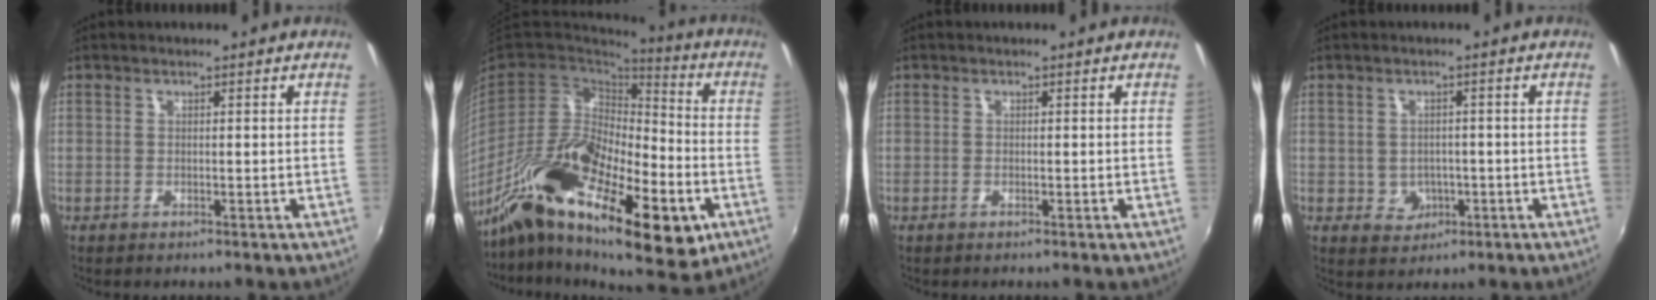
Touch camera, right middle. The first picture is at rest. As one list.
[{"total": 28.2, "force": [-12.9, 11.6, 22.2], "torque": [-0.385, -0.036, -0.222]}, {"total": 0.0}, {"total": 3.9, "force": [-0.8, 3.7, 1.1], "torque": [-0.026, 0.004, -0.002]}]